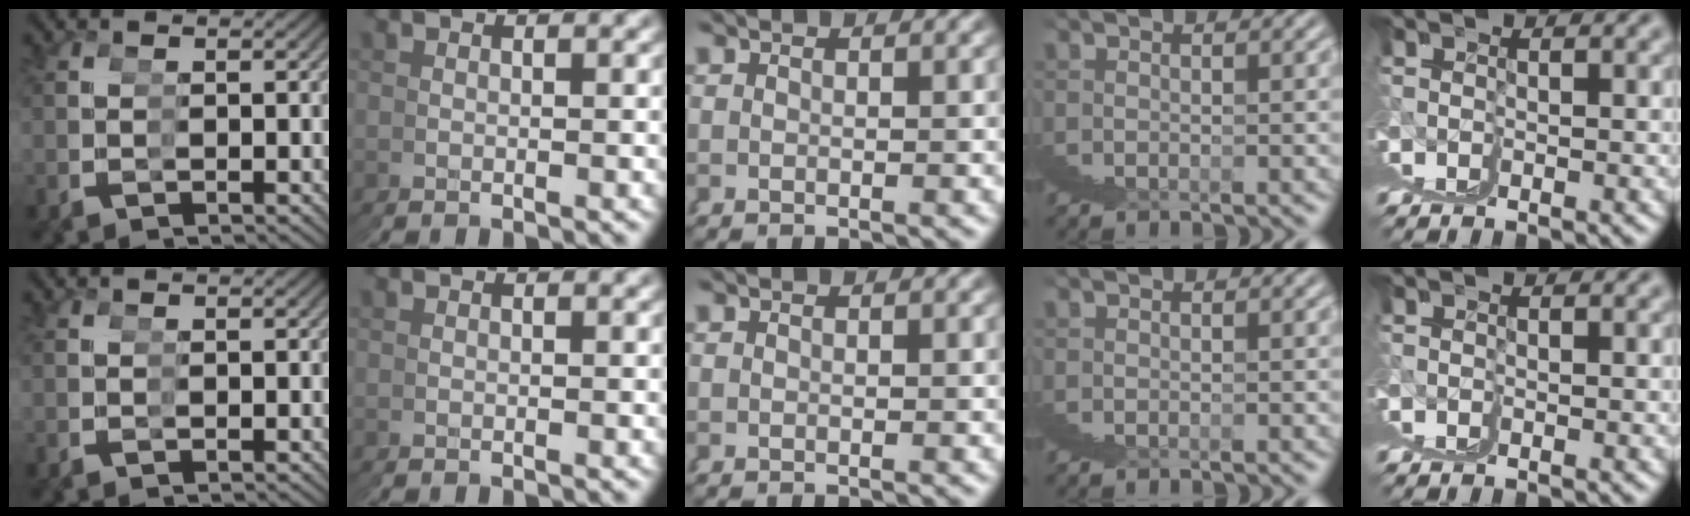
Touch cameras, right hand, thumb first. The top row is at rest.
{}